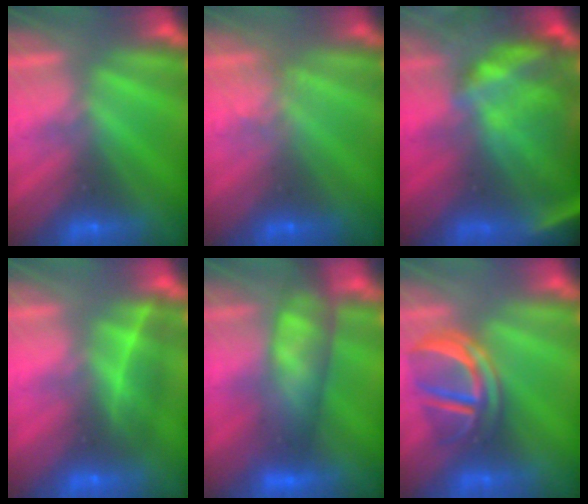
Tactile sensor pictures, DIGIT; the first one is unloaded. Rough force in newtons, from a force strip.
{"total": 1.1}
{"total": 10.1}
{"total": 1.9}
{"total": 7.3}
{"total": 4.4}